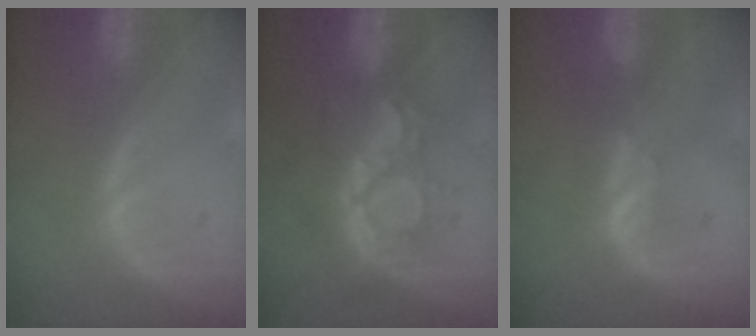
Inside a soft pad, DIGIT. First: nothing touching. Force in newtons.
{"total": 9.3, "press": 7.9, "slide": 5.1}
{"total": 2.3, "press": 2.1, "slide": 0.8}